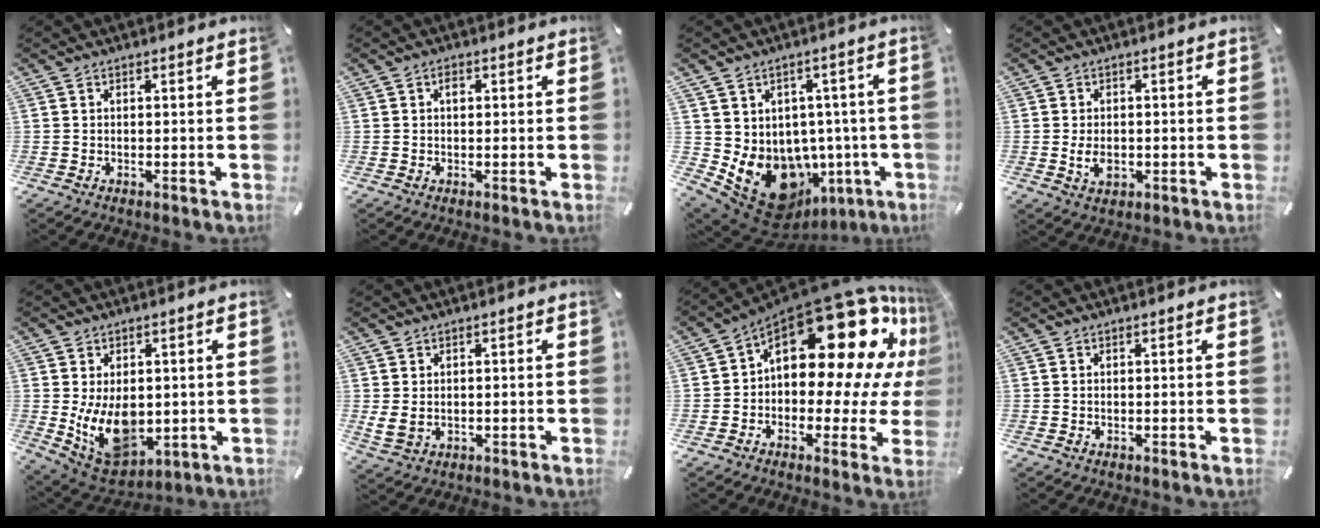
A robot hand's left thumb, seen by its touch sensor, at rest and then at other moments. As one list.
[{"total": 1.3, "force": [0.3, 0.9, 0.8], "torque": [-0.009, 0.003, 0.003]}, {"total": 15.4, "force": [-5.4, 10.9, 9.4], "torque": [-0.146, -0.004, -0.075]}, {"total": 4.2, "force": [-0.8, 2.9, 2.9], "torque": [-0.071, -0.004, -0.017]}, {"total": 12.5, "force": [-0.7, 8.9, 8.8], "torque": [-0.163, -0.010, -0.006]}, {"total": 3.4, "force": [0.6, 2.7, 1.9], "torque": [-0.034, -0.003, 0.011]}, {"total": 25.6, "force": [10.8, 13.1, 19.2], "torque": [-0.281, -0.092, 0.187]}, {"total": 0.0}]